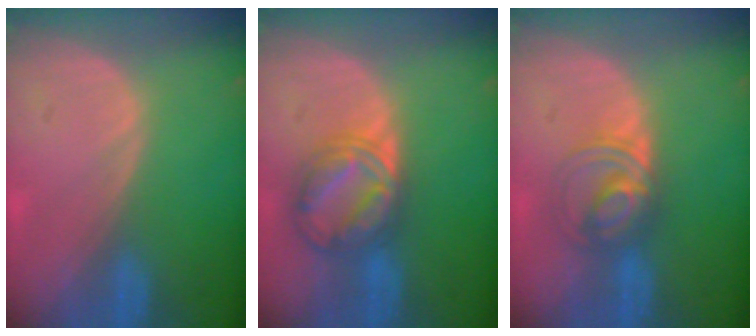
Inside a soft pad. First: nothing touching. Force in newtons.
{"total": 7.3, "press": 7.3, "slide": 0.5}
{"total": 5.5, "press": 5.5, "slide": 0.6}